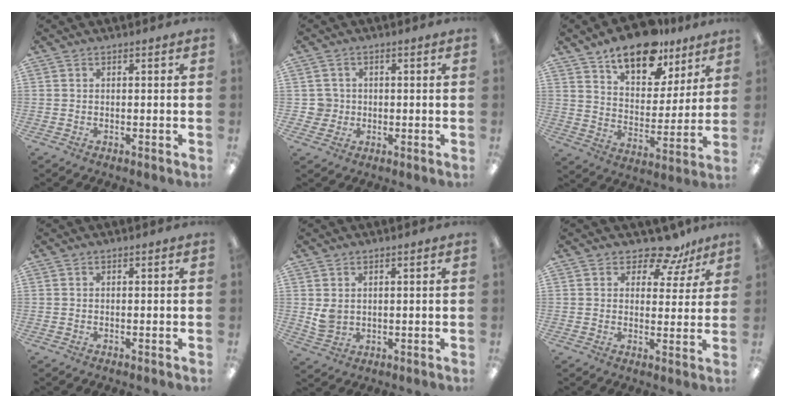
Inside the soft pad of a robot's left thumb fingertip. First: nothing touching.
{"total": 3.8, "force": [0.3, 3.8, 0.4], "torque": [-0.008, 0.005, 0.003]}
{"total": 15.5, "force": [11.7, 7.4, 7.1], "torque": [-0.108, -0.067, 0.206]}
{"total": 0.0}
{"total": 3.9, "force": [1.5, 2.9, 2.0], "torque": [-0.033, 0.000, 0.029]}
{"total": 7.9, "force": [6.5, 3.4, 3.0], "torque": [-0.035, -0.046, 0.115]}